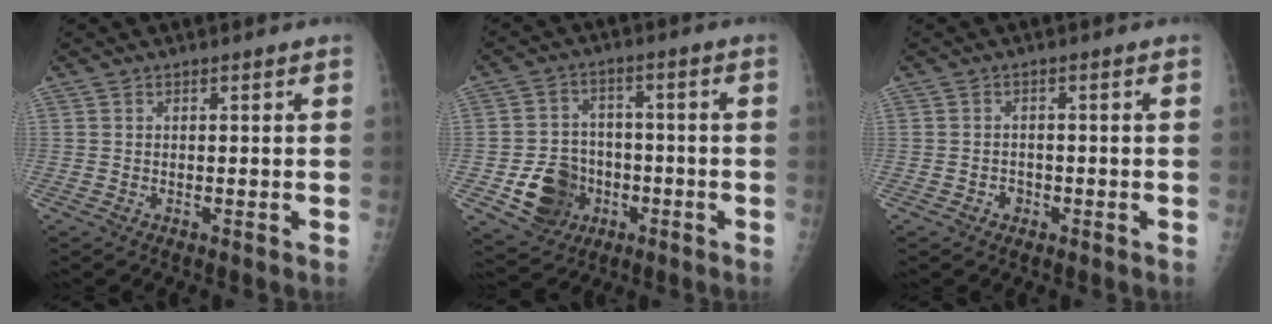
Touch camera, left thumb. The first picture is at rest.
{"total": 11.0, "force": [-3.8, 9.2, 4.6], "torque": [-0.045, 0.020, -0.056]}
{"total": 1.9, "force": [-1.0, 1.6, 0.3], "torque": [0.006, 0.010, -0.017]}